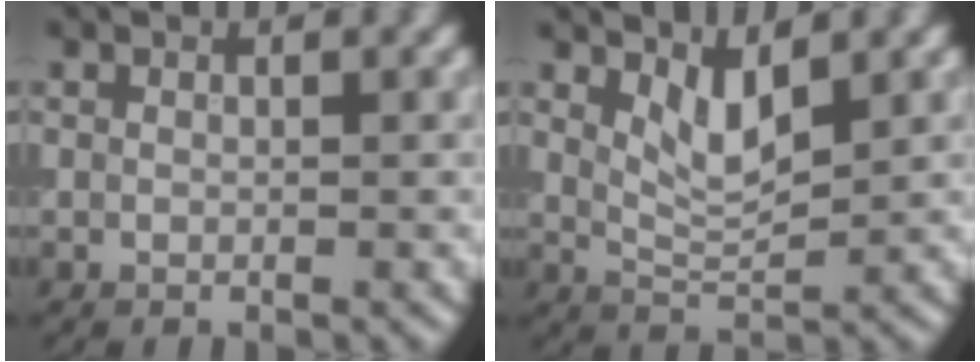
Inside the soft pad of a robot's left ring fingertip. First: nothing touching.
{"total": 2.6, "force": [1.4, 0.8, 2.0], "torque": [-0.041, -0.008, 0.032]}